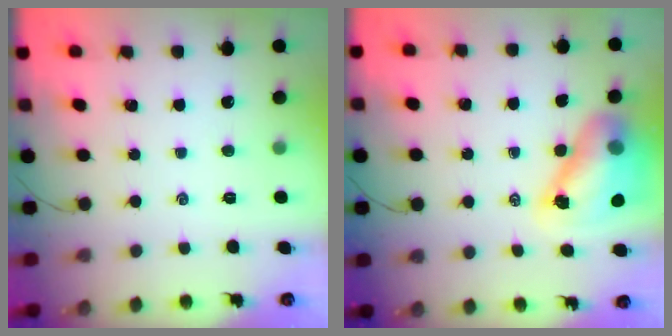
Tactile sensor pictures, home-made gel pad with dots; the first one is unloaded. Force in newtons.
{"total": 12.4, "press": 11.9, "slide": 3.7}